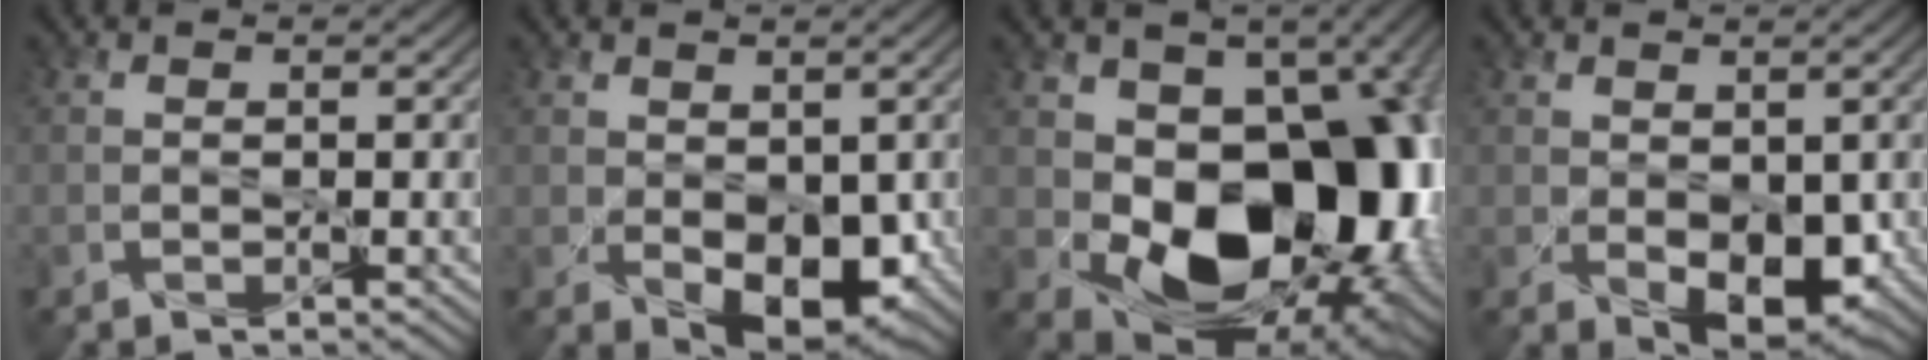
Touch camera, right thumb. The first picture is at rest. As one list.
[{"total": 6.4, "force": [-1.0, 3.8, 5.0], "torque": [-0.092, -0.025, -0.004]}, {"total": 16.7, "force": [-1.2, 11.7, 11.9], "torque": [-0.136, -0.045, -0.005]}, {"total": 5.6, "force": [-0.6, 3.3, 4.5], "torque": [-0.083, -0.023, 0.001]}]